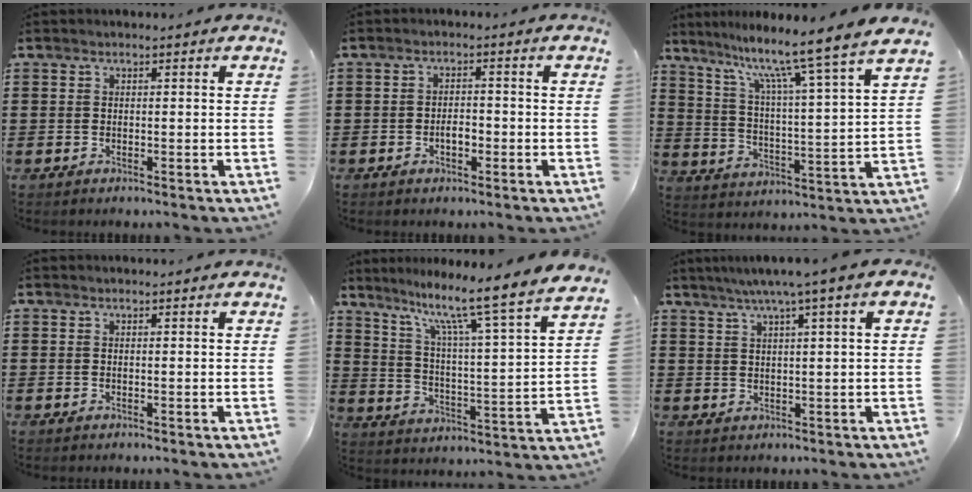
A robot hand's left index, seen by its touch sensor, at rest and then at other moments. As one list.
[{"total": 2.5, "force": [-0.8, 1.2, 2.0], "torque": [-0.039, 0.005, -0.015]}, {"total": 9.5, "force": [7.9, -1.8, 5.0], "torque": [-0.118, -0.060, 0.120]}, {"total": 0.0}, {"total": 9.5, "force": [7.8, -1.1, 5.3], "torque": [-0.117, -0.070, 0.116]}, {"total": 3.9, "force": [2.0, 0.1, 3.3], "torque": [-0.068, 0.003, 0.033]}]